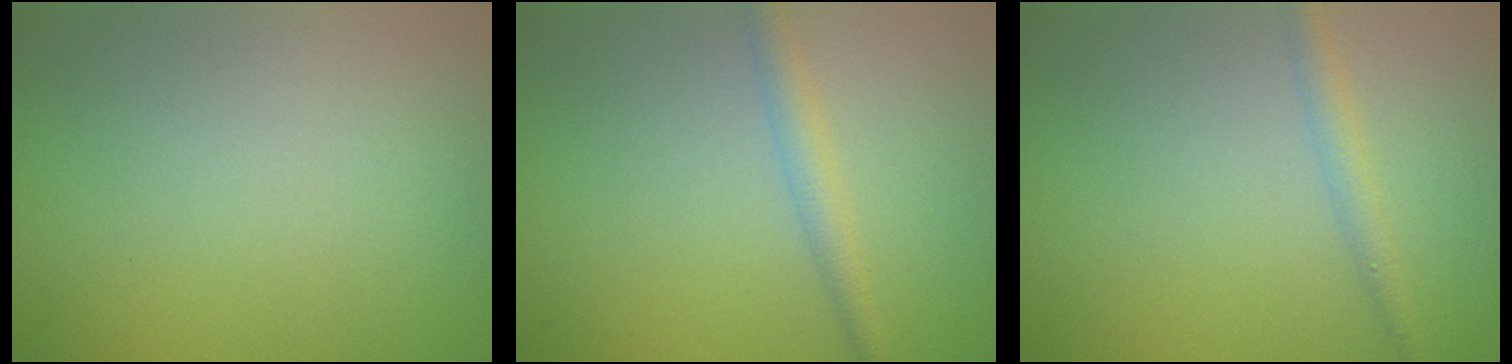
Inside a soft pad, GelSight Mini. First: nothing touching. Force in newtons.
{"total": 2.4, "press": 2.4, "slide": 0.1}
{"total": 2.0, "press": 2.0, "slide": 0.0}